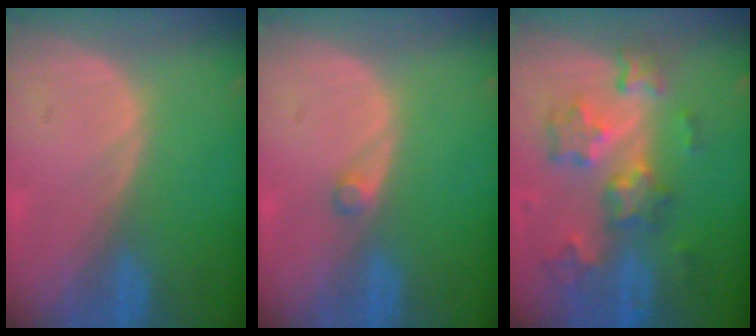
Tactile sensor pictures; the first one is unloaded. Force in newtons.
{"total": 1.0, "press": 1.0, "slide": 0.2}
{"total": 9.2, "press": 8.1, "slide": 4.4}